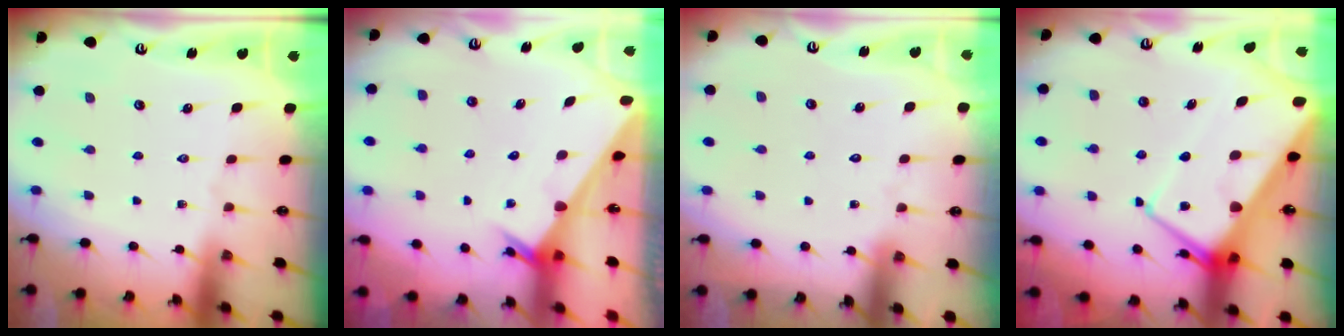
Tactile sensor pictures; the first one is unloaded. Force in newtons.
{"total": 1.9, "press": 1.9, "slide": 0.2}
{"total": 2.1, "press": 2.1, "slide": 0.0}
{"total": 13.5, "press": 13.4, "slide": 1.3}